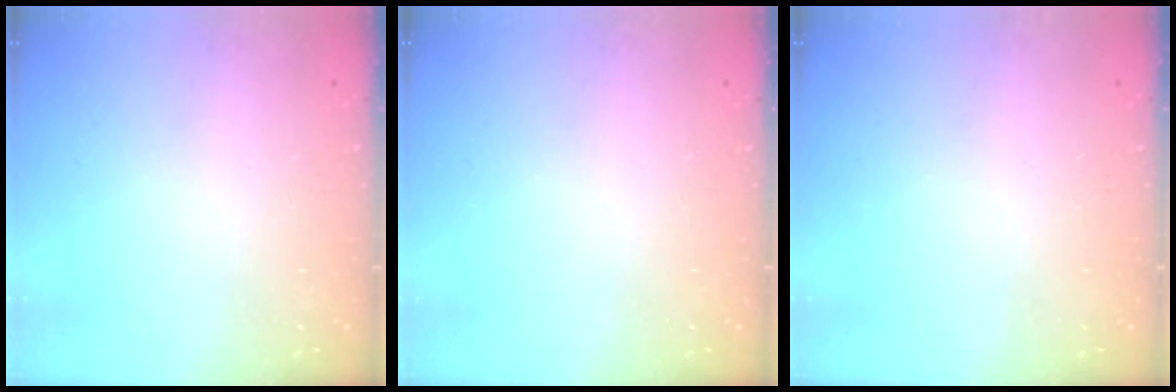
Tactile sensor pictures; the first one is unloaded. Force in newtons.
{"total": 0.0}
{"total": 0.0}